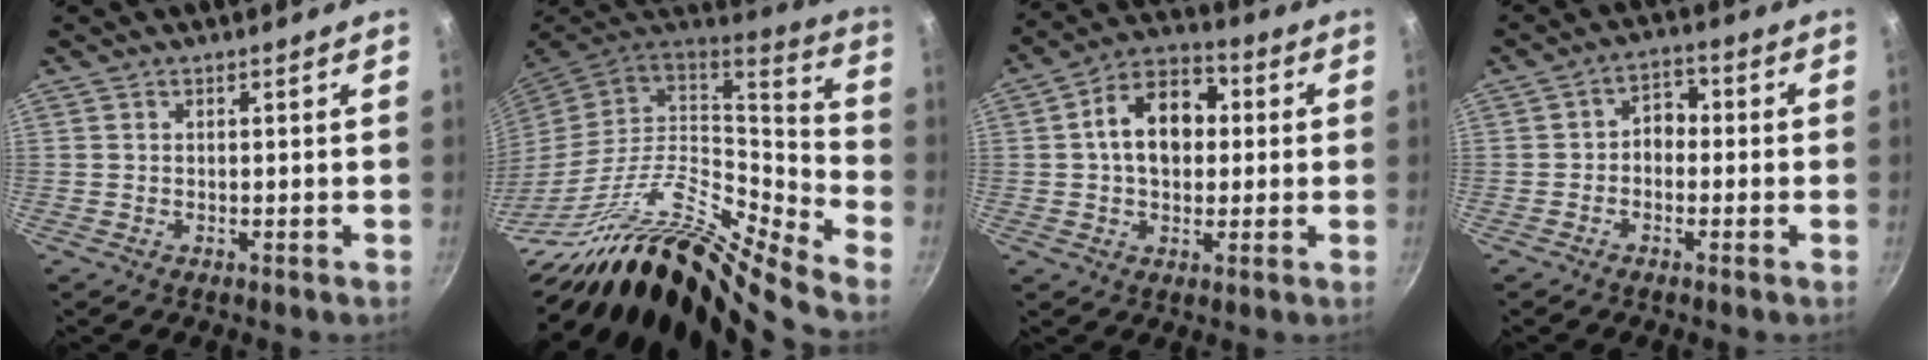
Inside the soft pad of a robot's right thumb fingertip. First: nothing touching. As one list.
[{"total": 28.1, "force": [-15.9, 9.0, 21.4], "torque": [-0.317, 0.053, -0.290]}, {"total": 12.9, "force": [1.4, 9.0, 9.1], "torque": [-0.109, 0.026, 0.006]}, {"total": 4.2, "force": [-0.7, 3.2, 2.6], "torque": [-0.016, 0.021, -0.022]}]